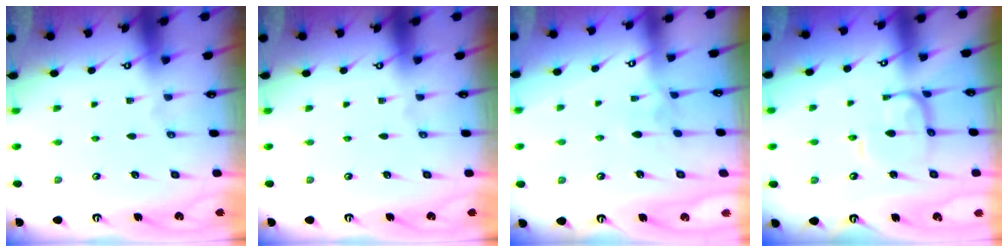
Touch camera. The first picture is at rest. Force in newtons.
{"total": 0.0}
{"total": 3.0, "press": 2.9, "slide": 0.3}
{"total": 2.2, "press": 2.2, "slide": 0.5}